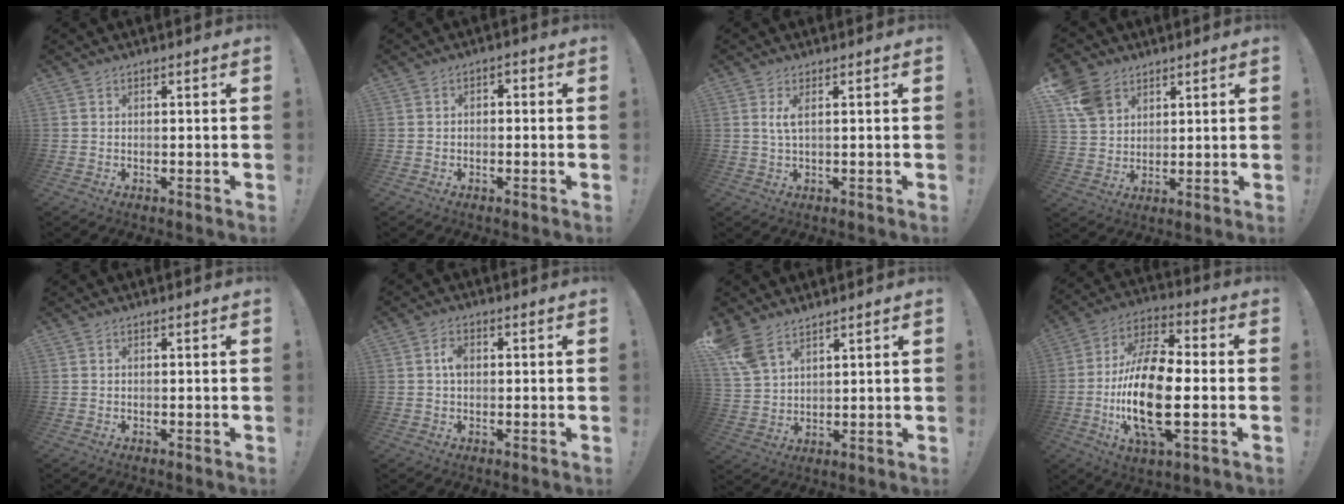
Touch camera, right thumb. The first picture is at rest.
{"total": 2.2, "force": [-1.6, 1.3, 0.8], "torque": [-0.011, 0.011, -0.029]}
{"total": 3.1, "force": [0.9, 0.8, 2.9], "torque": [-0.052, 0.000, 0.014]}
{"total": 9.4, "force": [5.5, 6.9, 3.4], "torque": [-0.058, -0.022, 0.113]}
{"total": 0.0}
{"total": 3.4, "force": [0.3, 2.3, 2.5], "torque": [-0.035, 0.004, 0.002]}
{"total": 8.2, "force": [6.1, 4.2, 3.5], "torque": [-0.071, -0.028, 0.125]}
{"total": 21.6, "force": [-3.5, 9.8, 19.0], "torque": [-0.372, 0.006, -0.060]}